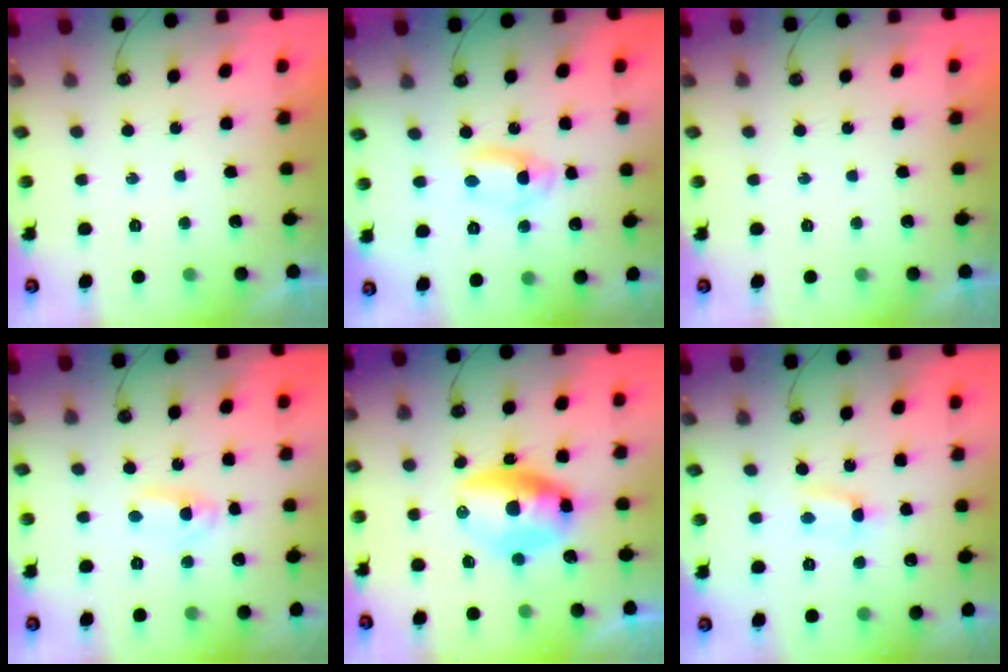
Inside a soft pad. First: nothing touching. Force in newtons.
{"total": 3.6, "press": 3.5, "slide": 0.9}
{"total": 0.0}
{"total": 1.9, "press": 1.9, "slide": 0.2}
{"total": 11.6, "press": 11.5, "slide": 0.9}
{"total": 1.6, "press": 1.5, "slide": 0.3}